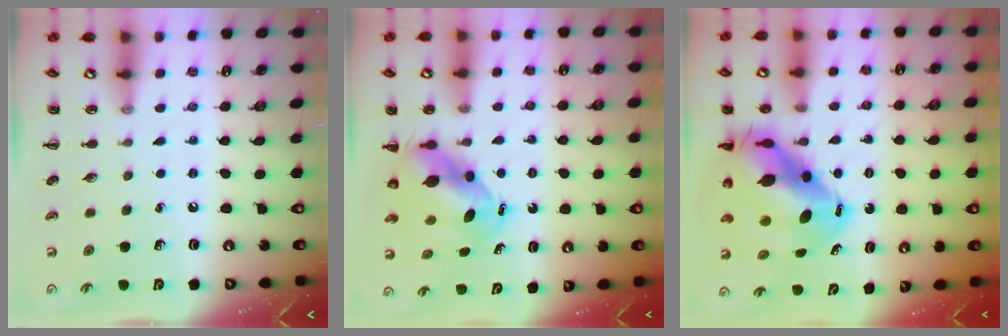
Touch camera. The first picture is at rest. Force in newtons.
{"total": 5.7, "press": 5.6, "slide": 1.2}
{"total": 12.6, "press": 12.0, "slide": 3.6}